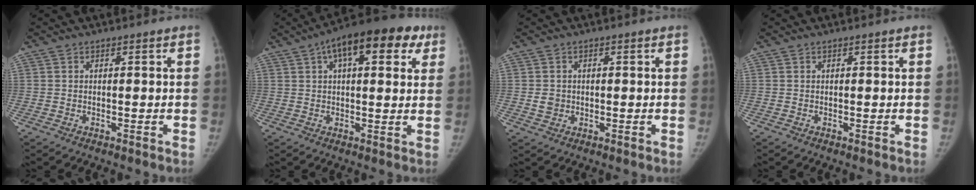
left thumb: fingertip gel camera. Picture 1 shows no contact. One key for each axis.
{"total": 16.4, "fx": 7.4, "fy": 7.3, "fz": 12.6, "tx": -0.155, "ty": 0.018, "tz": 0.102}
{"total": 2.3, "fx": -0.2, "fy": 2.1, "fz": 1.0, "tx": -0.005, "ty": 0.003, "tz": 0.001}
{"total": 0.0}